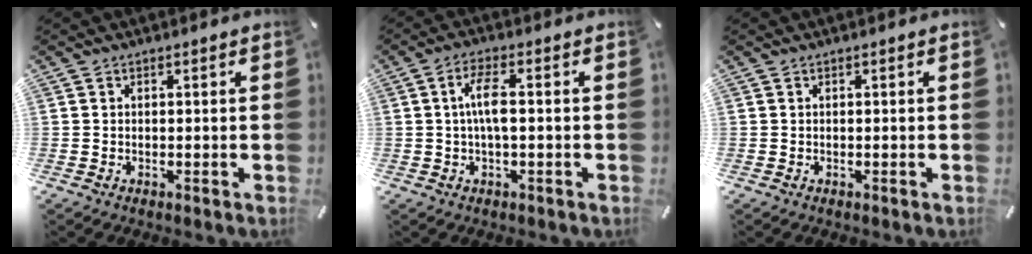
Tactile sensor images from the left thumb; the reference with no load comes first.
{"total": 5.9, "force": [-0.1, 1.7, 5.6], "torque": [-0.116, 0.003, -0.007]}
{"total": 0.0}